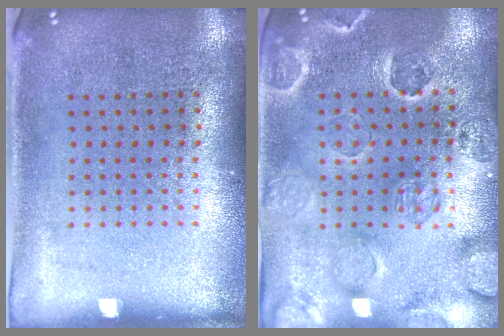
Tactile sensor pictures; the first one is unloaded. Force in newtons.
{"total": 2.6, "press": 2.4, "slide": 0.8}